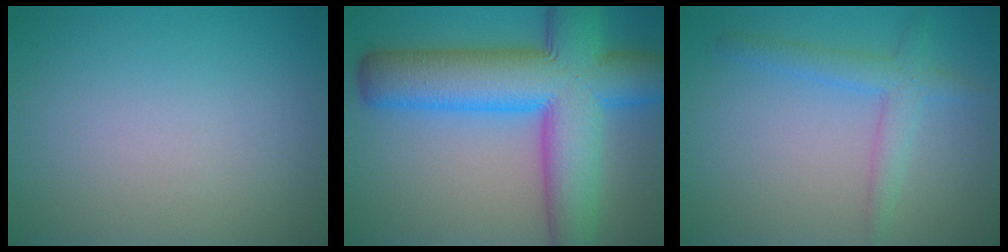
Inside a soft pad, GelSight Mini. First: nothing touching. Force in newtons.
{"total": 13.3, "press": 13.3, "slide": 0.3}
{"total": 2.8, "press": 2.8, "slide": 0.2}